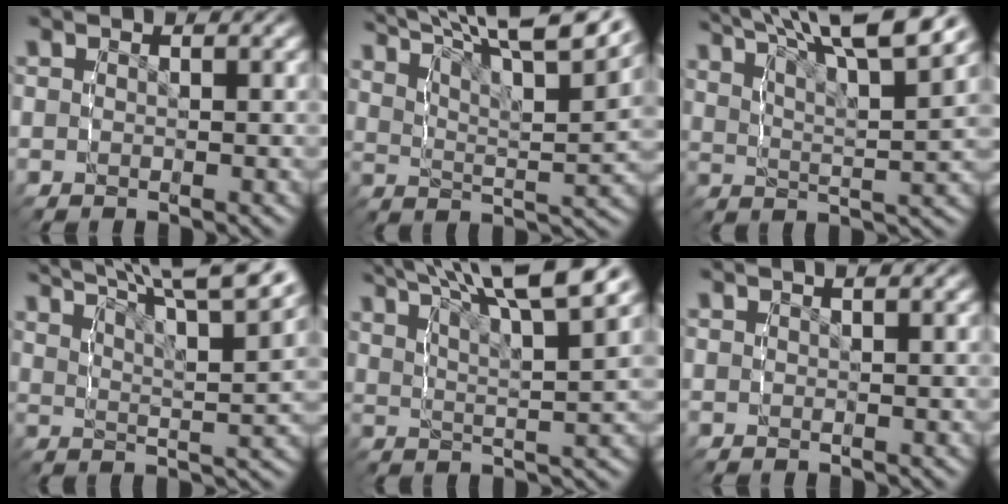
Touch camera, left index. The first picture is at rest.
{"total": 12.0, "force": [8.3, 4.7, 7.3], "torque": [-0.103, 0.033, 0.104]}
{"total": 9.1, "force": [6.1, 3.0, 6.0], "torque": [-0.091, 0.017, 0.087]}
{"total": 9.9, "force": [6.9, 3.5, 6.1], "torque": [-0.084, 0.019, 0.092]}
{"total": 8.2, "force": [5.5, 2.5, 5.5], "torque": [-0.083, 0.014, 0.079]}
{"total": 1.5, "force": [1.3, 0.1, 0.7], "torque": [-0.007, 0.006, 0.021]}